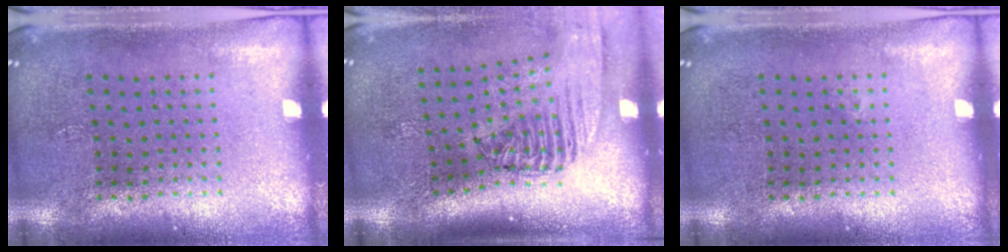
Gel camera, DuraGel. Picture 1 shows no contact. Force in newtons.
{"total": 2.4, "press": 1.8, "slide": 1.6}
{"total": 0.0}